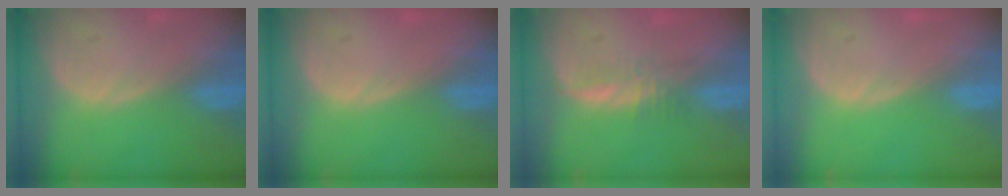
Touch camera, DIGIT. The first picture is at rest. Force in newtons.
{"total": 0.0}
{"total": 2.3, "press": 2.2, "slide": 0.6}
{"total": 0.0}